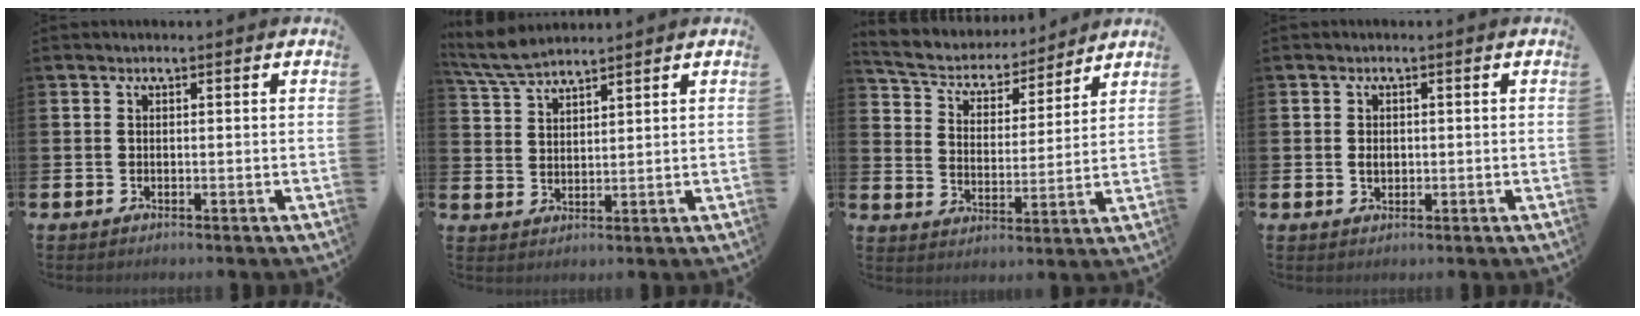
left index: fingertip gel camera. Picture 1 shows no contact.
{"total": 5.1, "force": [4.8, 0.6, 1.4], "torque": [-0.047, -0.015, 0.090]}
{"total": 5.6, "force": [5.2, 1.9, 0.7], "torque": [-0.047, -0.042, 0.087]}
{"total": 1.4, "force": [0.1, 1.1, 0.9], "torque": [-0.007, 0.003, -0.002]}